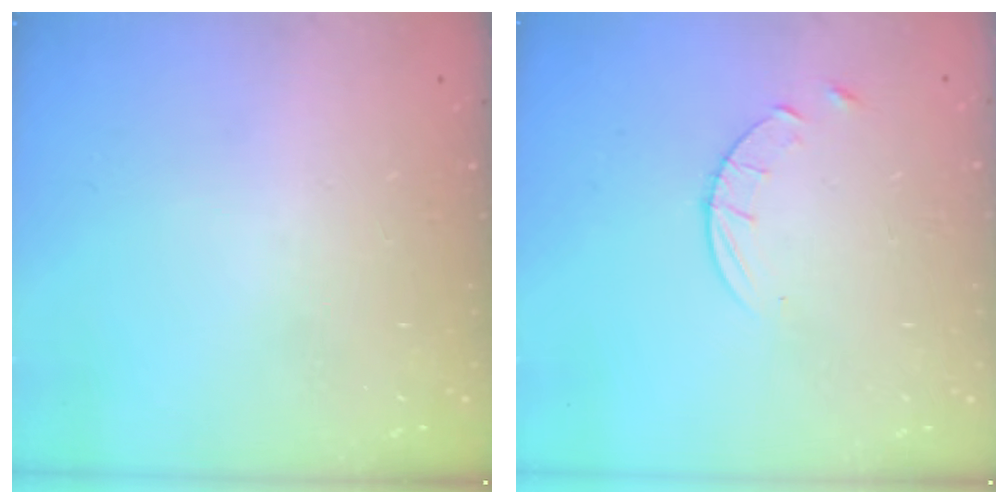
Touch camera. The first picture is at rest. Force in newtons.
{"total": 5.6, "press": 5.5, "slide": 0.7}